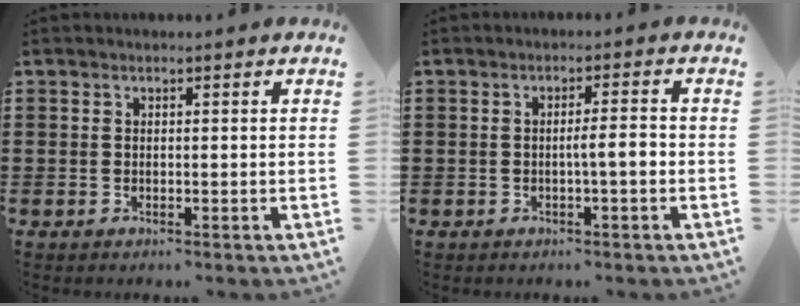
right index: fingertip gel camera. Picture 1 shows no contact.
{"total": 3.0, "force": [-0.7, 0.2, 2.9], "torque": [-0.050, 0.000, -0.014]}